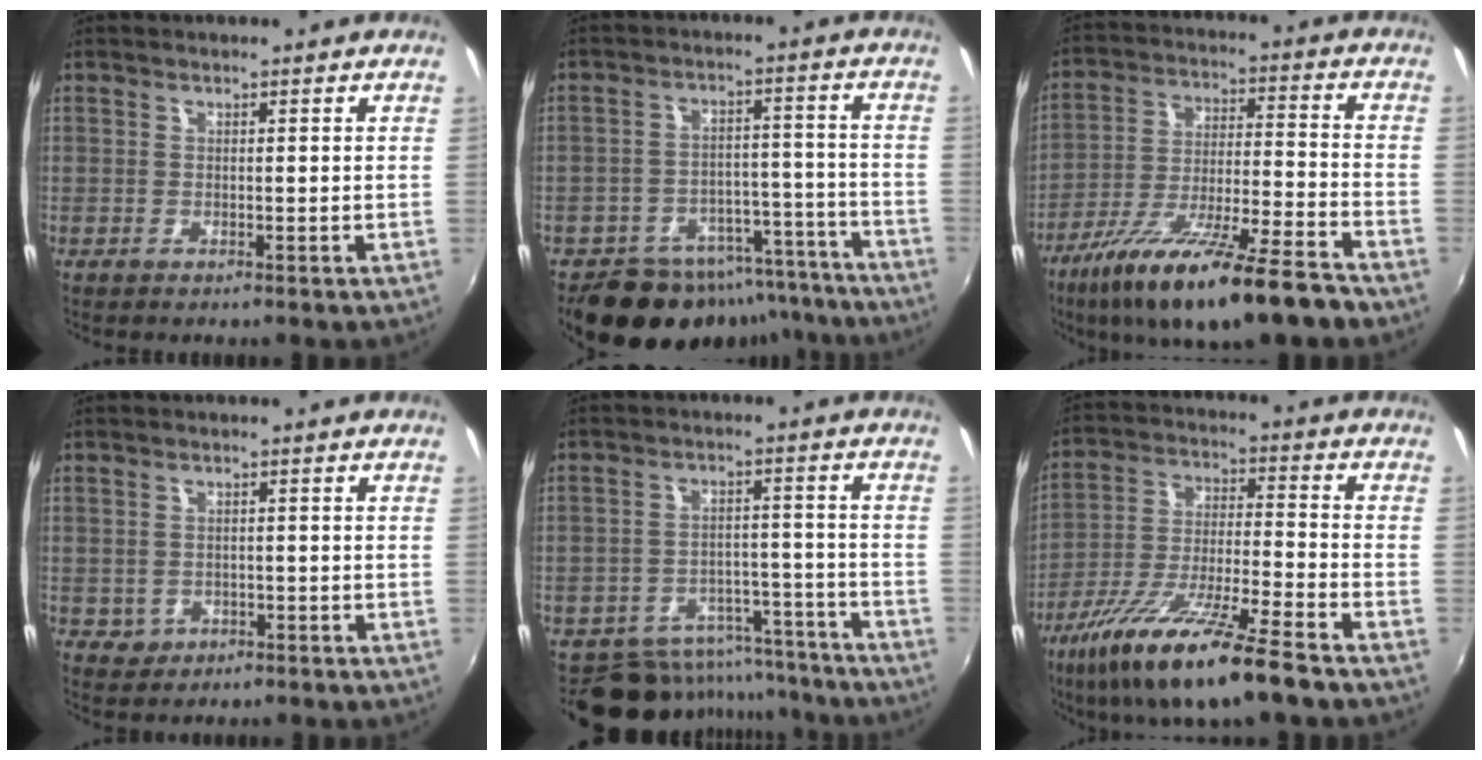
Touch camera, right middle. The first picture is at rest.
{"total": 17.3, "force": [-14.2, 8.4, 5.4], "torque": [-0.109, 0.034, -0.178]}
{"total": 20.7, "force": [-15.0, 2.7, 14.0], "torque": [-0.256, -0.045, -0.249]}
{"total": 3.1, "force": [-0.9, 2.9, 0.9], "torque": [-0.026, -0.002, -0.008]}
{"total": 13.1, "force": [-11.6, 5.7, 2.1], "torque": [-0.046, 0.036, -0.150]}
{"total": 18.0, "force": [-12.4, 2.2, 12.9], "torque": [-0.252, -0.036, -0.221]}